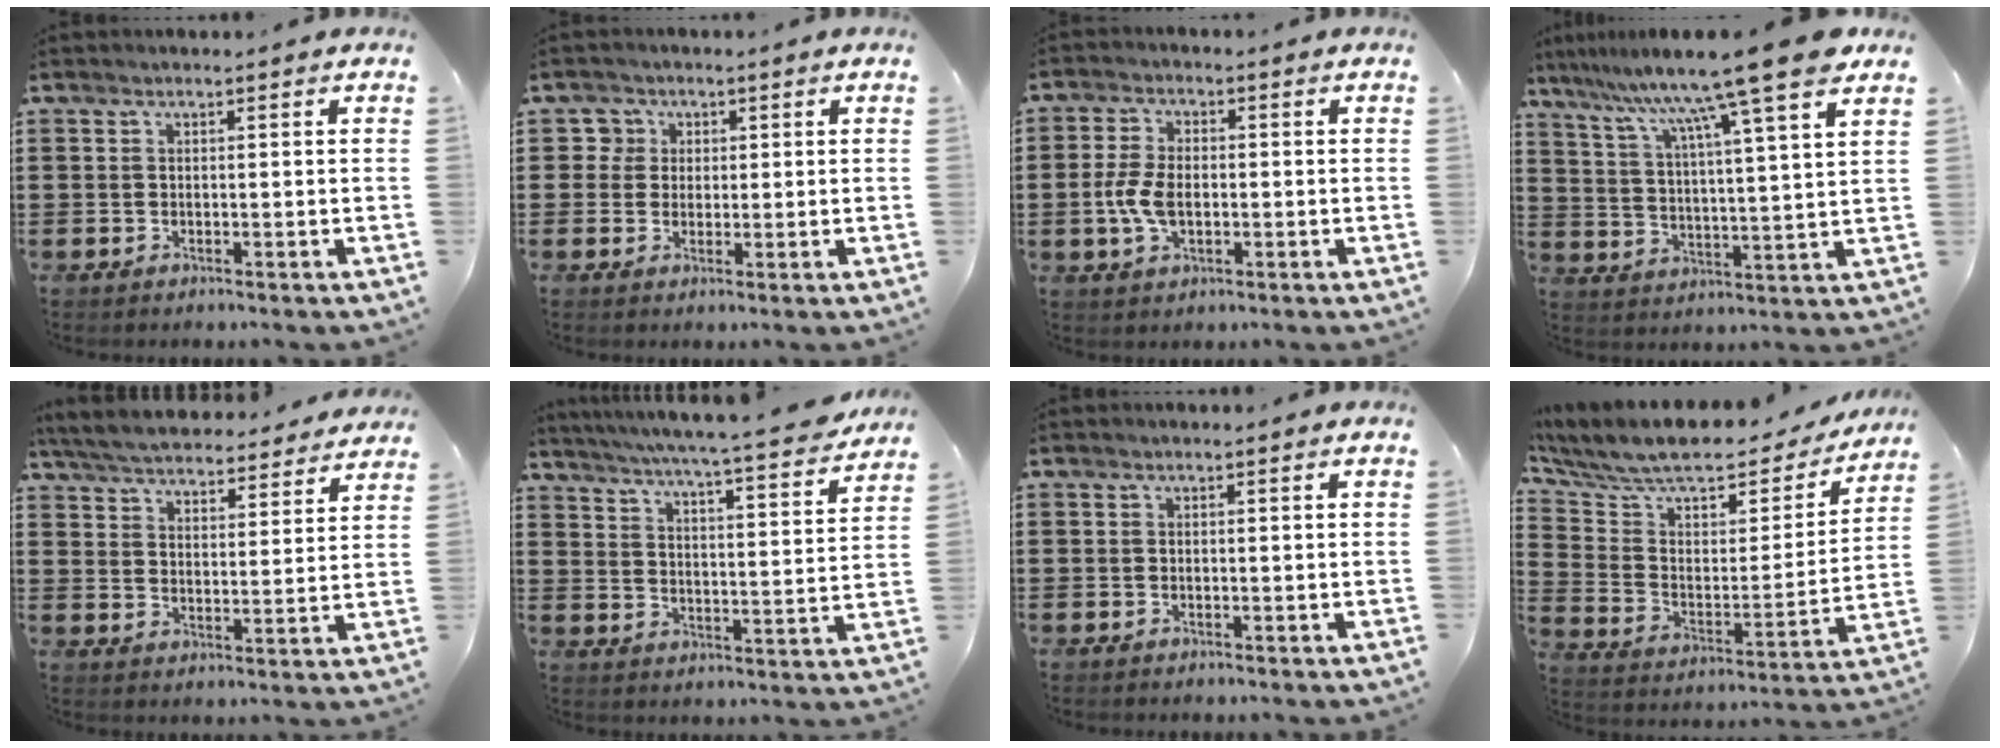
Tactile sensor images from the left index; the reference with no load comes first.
{"total": 3.3, "force": [0.9, 3.1, 0.4], "torque": [-0.017, 0.008, 0.012]}
{"total": 5.7, "force": [-0.7, 3.1, 4.7], "torque": [-0.112, -0.002, -0.019]}
{"total": 13.2, "force": [10.7, -1.1, 7.6], "torque": [-0.169, -0.066, 0.169]}
{"total": 5.7, "force": [5.6, 0.3, 0.8], "torque": [-0.045, -0.039, 0.097]}
{"total": 5.3, "force": [4.7, -0.9, 2.2], "torque": [-0.064, -0.043, 0.072]}
{"total": 0.0}
{"total": 9.6, "force": [8.0, 3.0, 4.3], "torque": [-0.121, -0.052, 0.138]}